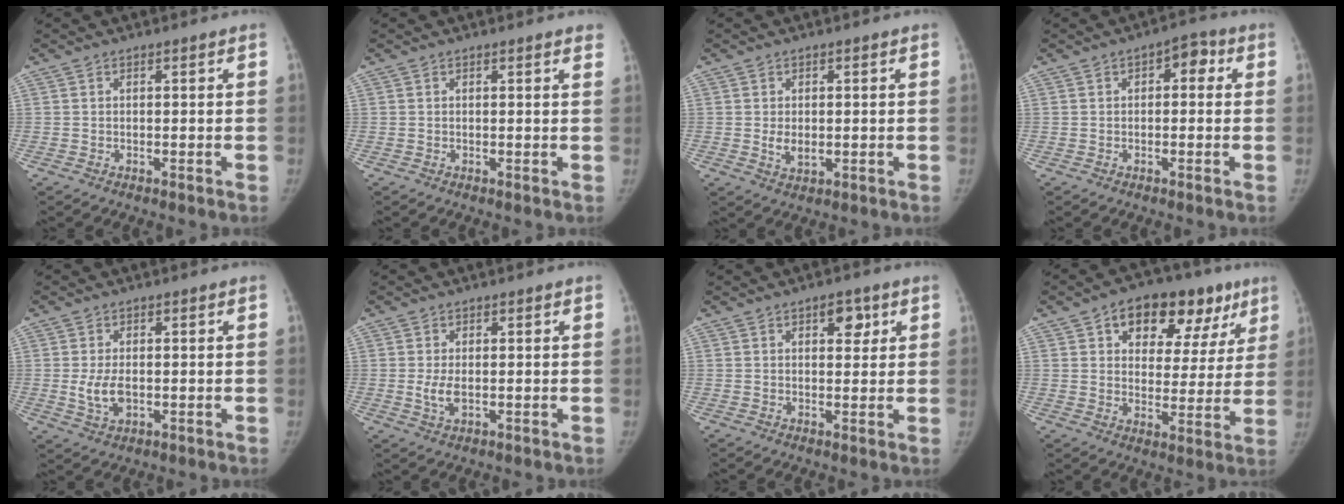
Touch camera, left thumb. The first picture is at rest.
{"total": 2.0, "force": [1.7, 0.4, 0.9], "torque": [-0.007, -0.002, 0.010]}
{"total": 3.2, "force": [-0.2, 2.1, 2.5], "torque": [-0.035, -0.007, 0.003]}
{"total": 4.1, "force": [0.8, 2.5, 3.2], "torque": [-0.019, 0.013, 0.001]}
{"total": 4.8, "force": [-0.6, 2.8, 3.9], "torque": [-0.076, -0.005, -0.005]}
{"total": 3.0, "force": [-0.3, 1.5, 2.6], "torque": [-0.057, -0.007, -0.003]}
{"total": 4.2, "force": [1.9, 2.3, 2.9], "torque": [-0.015, -0.005, 0.024]}
{"total": 18.6, "force": [9.4, 11.1, 11.5], "torque": [-0.099, 0.001, 0.130]}